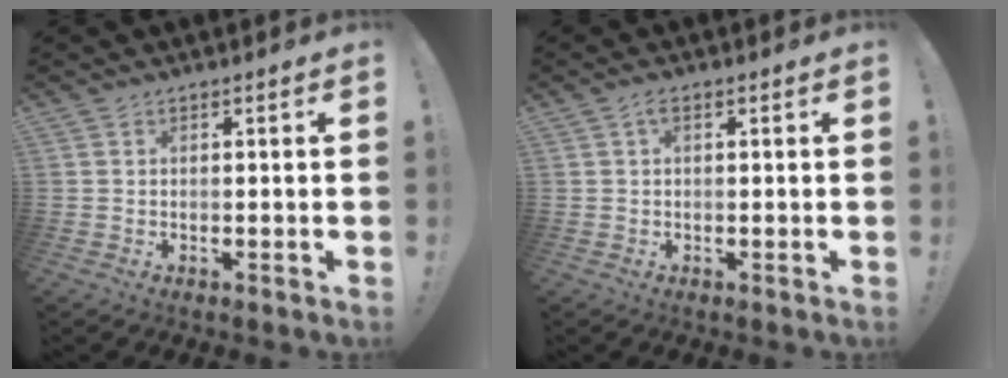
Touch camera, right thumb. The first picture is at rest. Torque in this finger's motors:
{"motor_torque": [-0.50, 0.03, -0.21, 0.15, 0.07]}